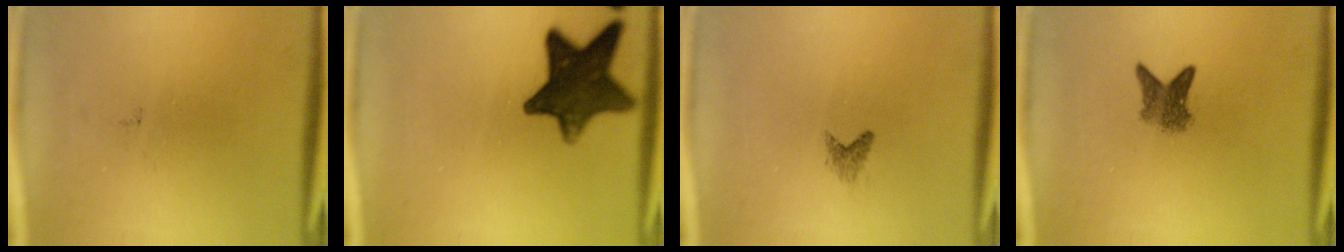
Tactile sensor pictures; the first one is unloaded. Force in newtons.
{"total": 12.9}
{"total": 1.0}
{"total": 3.4}